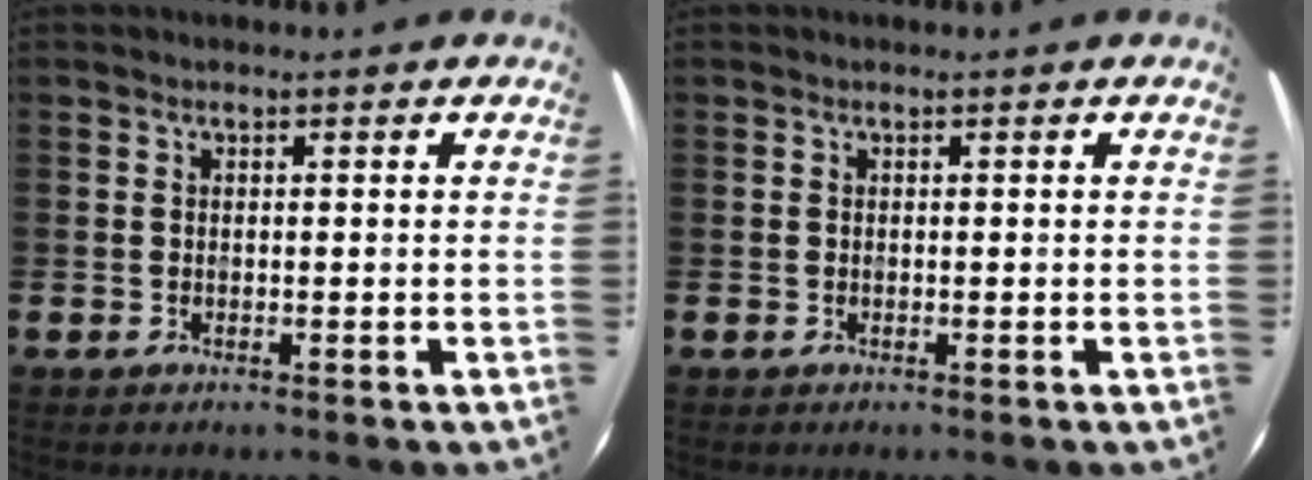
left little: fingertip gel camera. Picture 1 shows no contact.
{"total": 0.0}